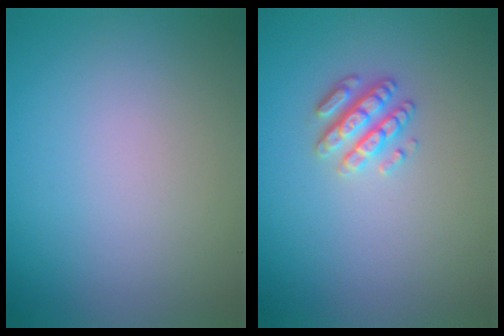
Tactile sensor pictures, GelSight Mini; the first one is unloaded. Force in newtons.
{"total": 2.8, "press": 2.5, "slide": 1.0}